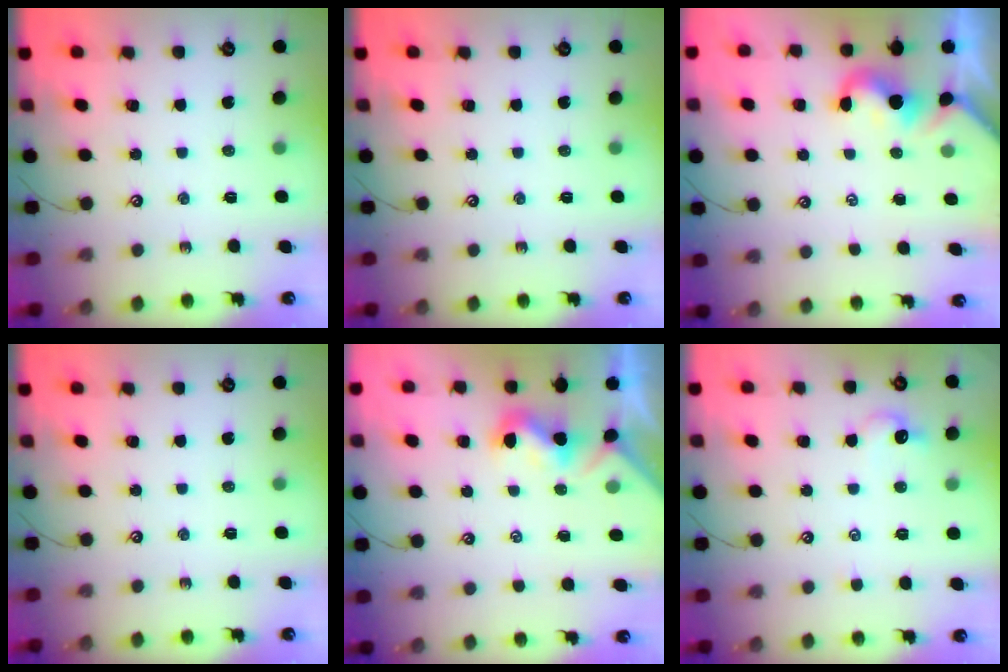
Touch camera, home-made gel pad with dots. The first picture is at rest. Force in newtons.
{"total": 0.0}
{"total": 1.2, "press": 1.2, "slide": 0.2}
{"total": 0.0}
{"total": 0.9, "press": 0.9, "slide": 0.4}
{"total": 1.2, "press": 1.0, "slide": 0.7}